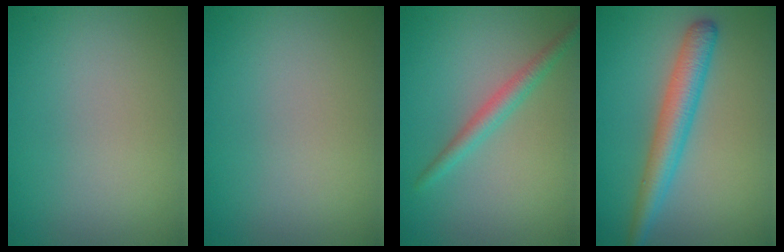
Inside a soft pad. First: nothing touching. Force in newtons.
{"total": 0.0}
{"total": 2.2, "press": 2.2, "slide": 0.1}
{"total": 4.1, "press": 4.1, "slide": 0.2}